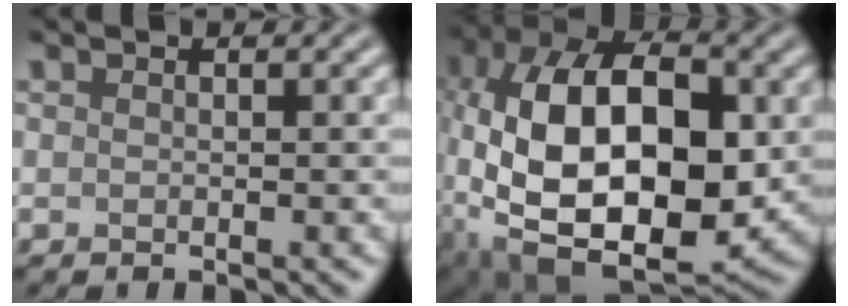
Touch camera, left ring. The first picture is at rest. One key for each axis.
{"total": 16.6, "fx": -1.6, "fy": 9.3, "fz": 13.7, "tx": -0.248, "ty": 0.005, "tz": -0.034}